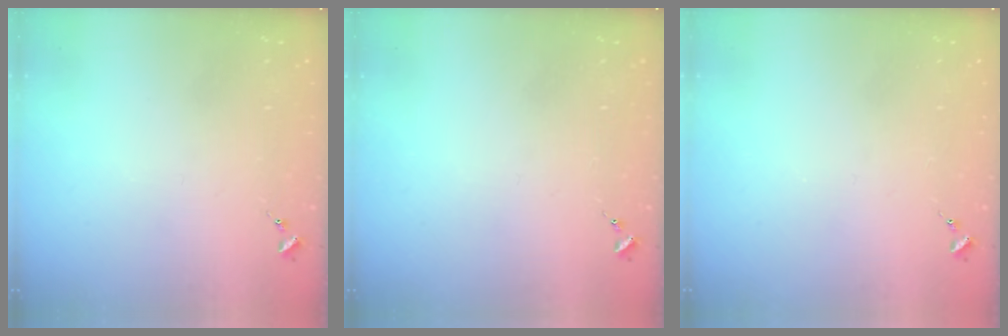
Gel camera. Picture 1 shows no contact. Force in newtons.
{"total": 0.0}
{"total": 0.0}